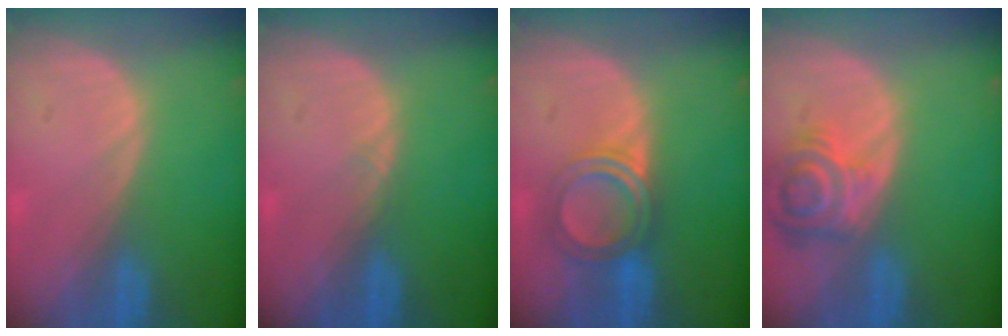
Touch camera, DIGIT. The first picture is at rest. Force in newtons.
{"total": 0.5, "press": 0.5, "slide": 0.1}
{"total": 5.2, "press": 5.1, "slide": 0.3}
{"total": 7.2, "press": 6.6, "slide": 2.8}